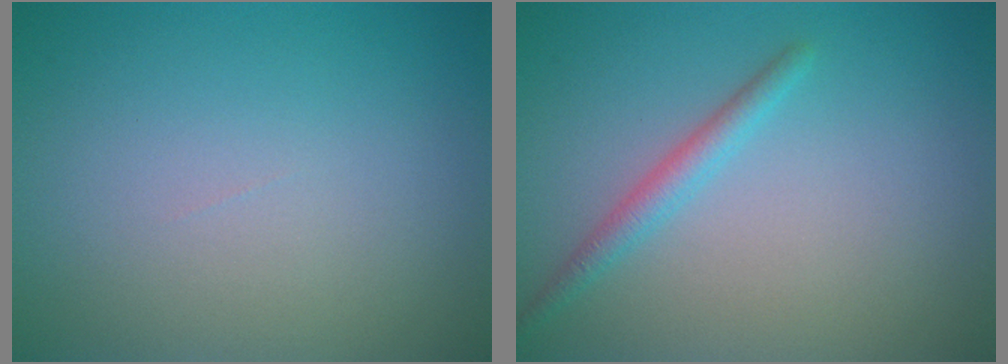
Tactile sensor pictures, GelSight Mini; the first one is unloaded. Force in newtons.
{"total": 1.8, "press": 1.8, "slide": 0.0}